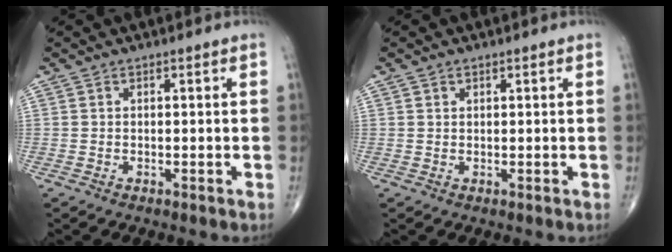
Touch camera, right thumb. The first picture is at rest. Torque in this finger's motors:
{"motor_torque": [0.12, -0.32, -0.02, 0.10, 0.04]}